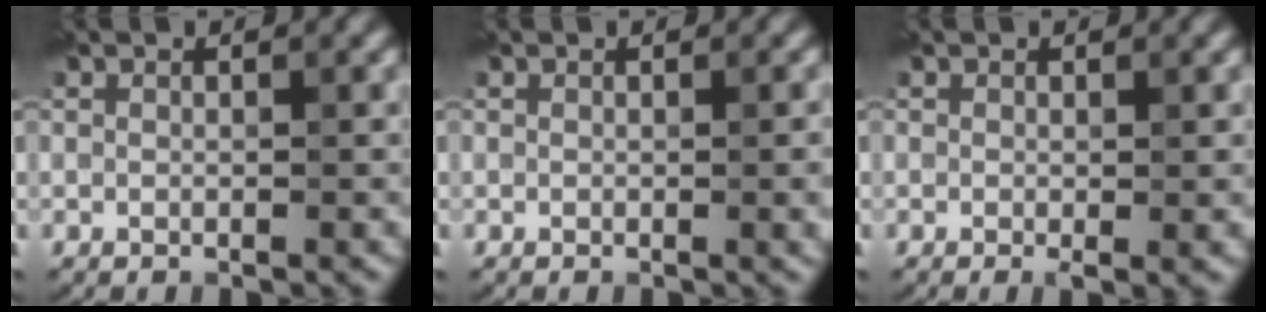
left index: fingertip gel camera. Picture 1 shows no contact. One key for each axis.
{"total": 1.4, "fx": -0.1, "fy": 0.4, "fz": 1.3, "tx": -0.013, "ty": -0.002, "tz": -0.002}
{"total": 1.1, "fx": -0.1, "fy": 0.2, "fz": 1.1, "tx": -0.014, "ty": -0.008, "tz": -0.001}